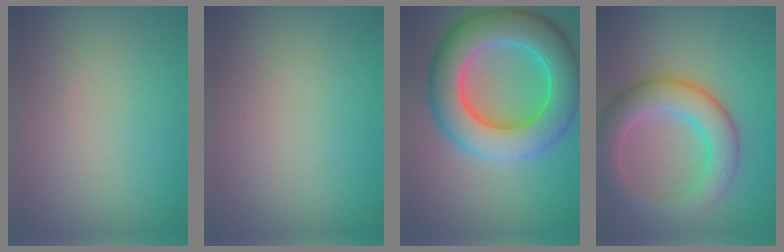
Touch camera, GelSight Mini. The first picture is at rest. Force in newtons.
{"total": 0.0}
{"total": 11.3, "press": 11.3, "slide": 0.3}
{"total": 6.6, "press": 6.6, "slide": 0.3}